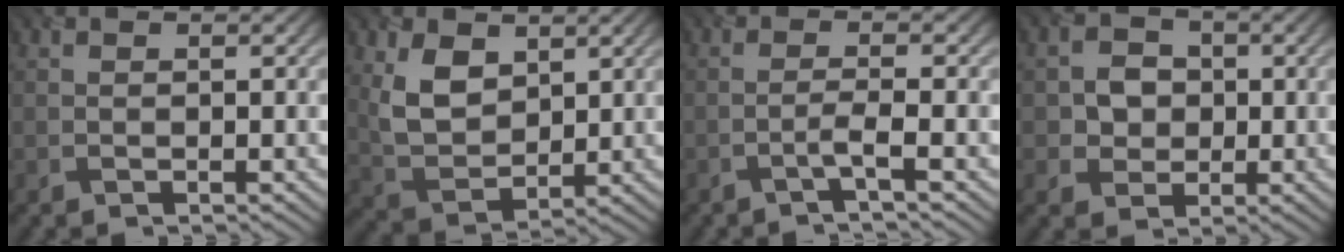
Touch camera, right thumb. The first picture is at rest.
{"total": 7.0, "force": [3.0, 4.6, 4.4], "torque": [-0.106, -0.012, 0.058]}
{"total": 2.2, "force": [-1.2, 0.0, 1.8], "torque": [-0.033, 0.013, -0.035]}
{"total": 4.1, "force": [-0.1, 3.8, 1.6], "torque": [-0.036, -0.004, -0.016]}